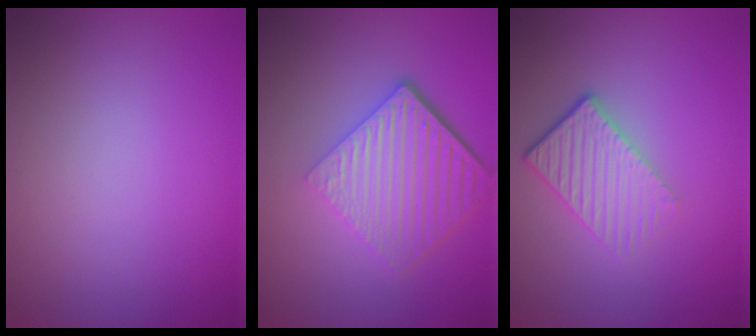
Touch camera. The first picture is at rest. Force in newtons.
{"total": 6.6, "press": 4.4, "slide": 4.9}
{"total": 3.4, "press": 2.6, "slide": 2.1}